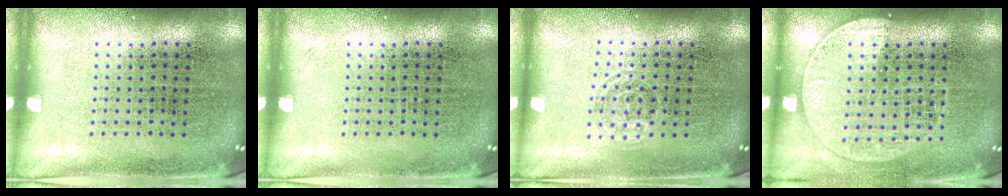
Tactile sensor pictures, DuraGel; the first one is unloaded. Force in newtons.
{"total": 0.0}
{"total": 0.7, "press": 0.5, "slide": 0.5}
{"total": 1.5, "press": 1.3, "slide": 0.7}